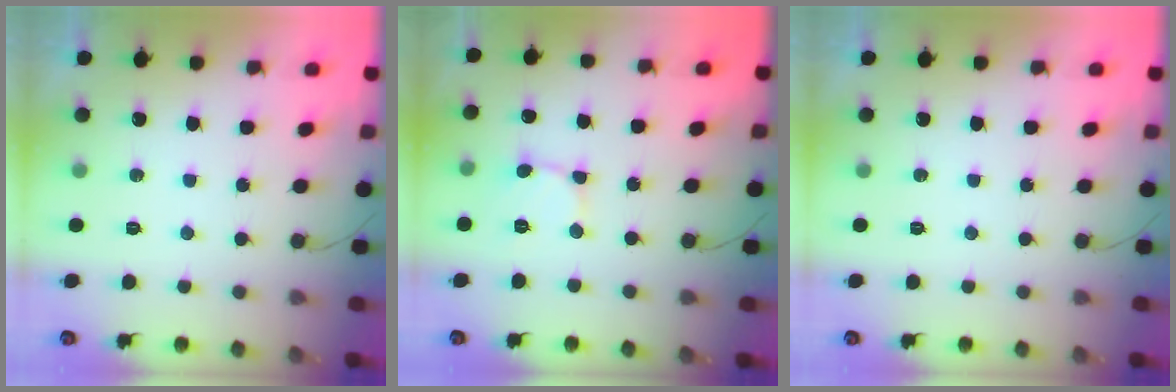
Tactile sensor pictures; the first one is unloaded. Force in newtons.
{"total": 2.6, "press": 2.6, "slide": 0.2}
{"total": 0.0}